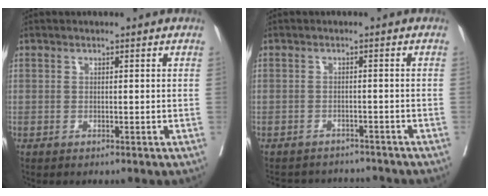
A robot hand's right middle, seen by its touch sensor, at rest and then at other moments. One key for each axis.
{"total": 8.5, "fx": -8.1, "fy": 2.2, "fz": 1.0, "tx": -0.017, "ty": 0.012, "tz": -0.103}